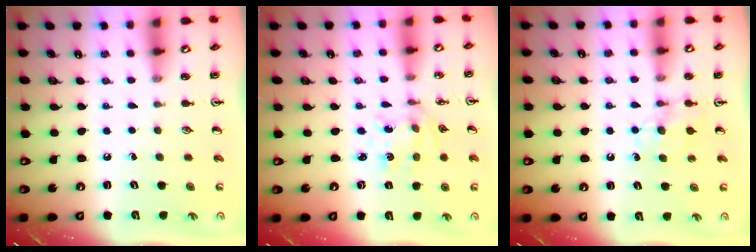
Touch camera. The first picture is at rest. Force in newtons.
{"total": 2.9, "press": 2.7, "slide": 1.0}
{"total": 5.1, "press": 5.0, "slide": 0.7}